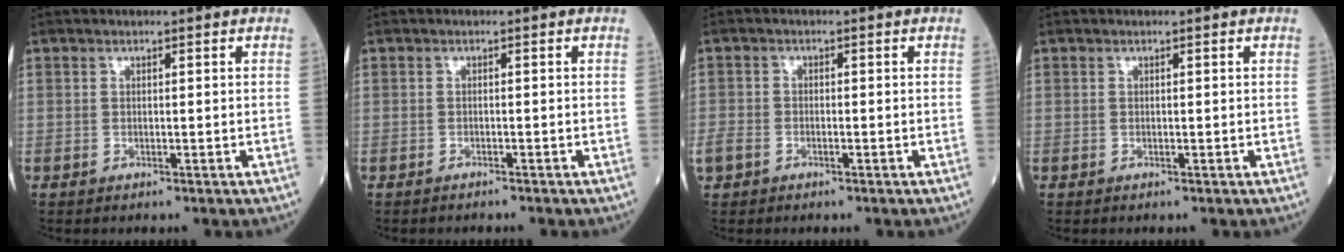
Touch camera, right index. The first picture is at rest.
{"total": 1.4, "force": [-1.3, 0.0, 0.3], "torque": [-0.006, -0.002, -0.016]}
{"total": 3.1, "force": [-1.8, 2.0, 1.5], "torque": [-0.036, 0.001, -0.033]}
{"total": 0.0}